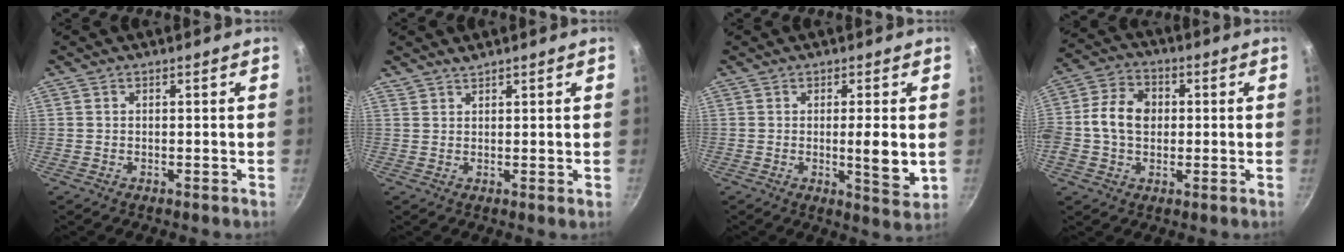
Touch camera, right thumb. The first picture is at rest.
{"total": 1.4, "force": [1.4, 0.0, 0.1], "torque": [0.001, -0.009, 0.024]}
{"total": 6.4, "force": [0.1, 1.2, 6.3], "torque": [-0.100, -0.019, 0.003]}
{"total": 10.1, "force": [0.2, 7.5, 6.8], "torque": [-0.106, 0.017, -0.015]}